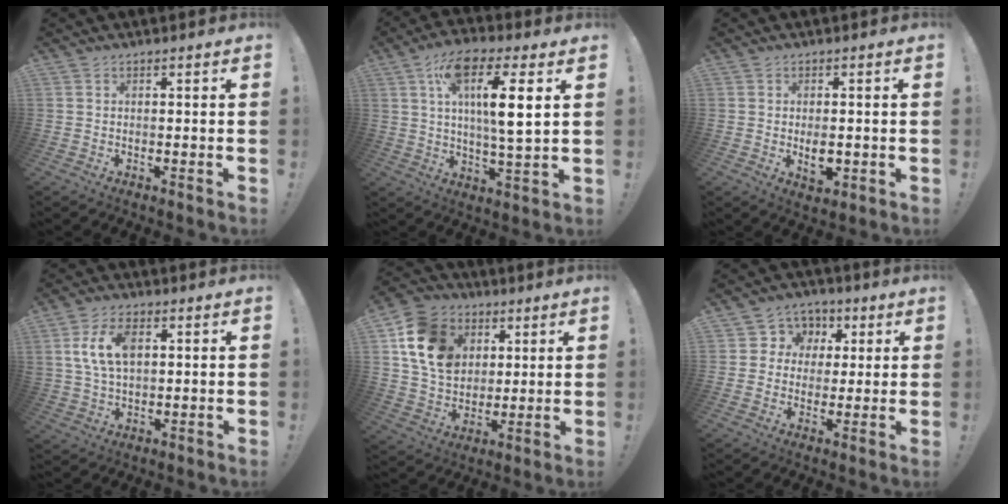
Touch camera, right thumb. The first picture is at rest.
{"total": 14.1, "force": [4.4, 3.5, 12.9], "torque": [-0.216, 0.001, 0.065]}
{"total": 4.9, "force": [-0.8, 2.7, 4.0], "torque": [-0.057, 0.002, -0.013]}
{"total": 10.4, "force": [2.7, 6.4, 7.7], "torque": [-0.143, 0.005, 0.050]}
{"total": 16.5, "force": [6.1, 12.8, 8.6], "torque": [-0.135, -0.017, 0.123]}
{"total": 7.2, "force": [1.1, 7.0, 1.5], "torque": [-0.018, -0.007, 0.026]}